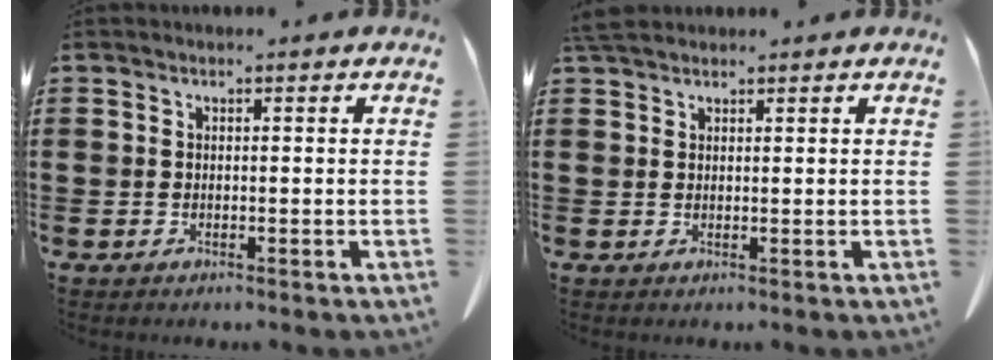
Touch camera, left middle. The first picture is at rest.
{"total": 2.6, "force": [2.2, 0.9, 1.1], "torque": [-0.029, 0.003, 0.044]}